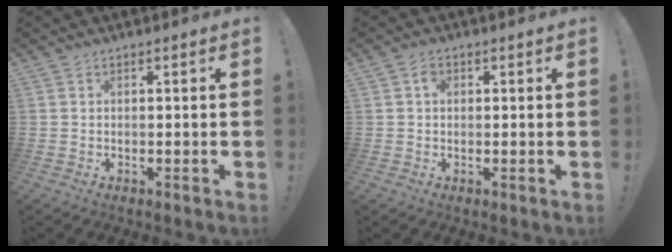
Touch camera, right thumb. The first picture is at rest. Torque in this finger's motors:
{"motor_torque": [0.20, 0.14, 0.04, -0.03, 0.00]}